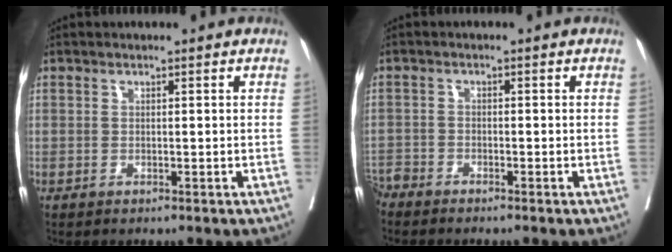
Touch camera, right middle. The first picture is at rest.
{"total": 3.1, "force": [-3.1, 0.1, 0.3], "torque": [0.002, -0.009, -0.063]}